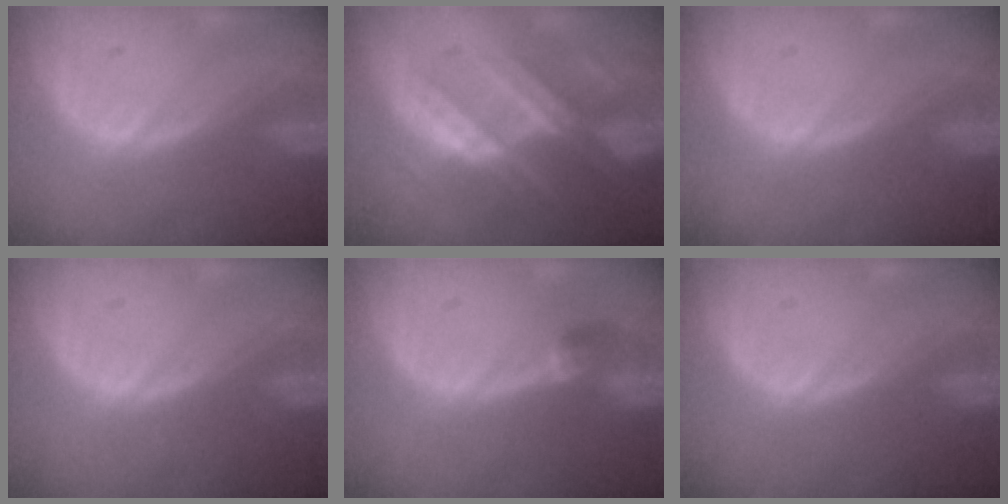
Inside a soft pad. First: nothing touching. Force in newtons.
{"total": 8.9, "press": 7.9, "slide": 4.1}
{"total": 0.0}
{"total": 0.0}
{"total": 2.7, "press": 2.7, "slide": 0.1}
{"total": 0.0}